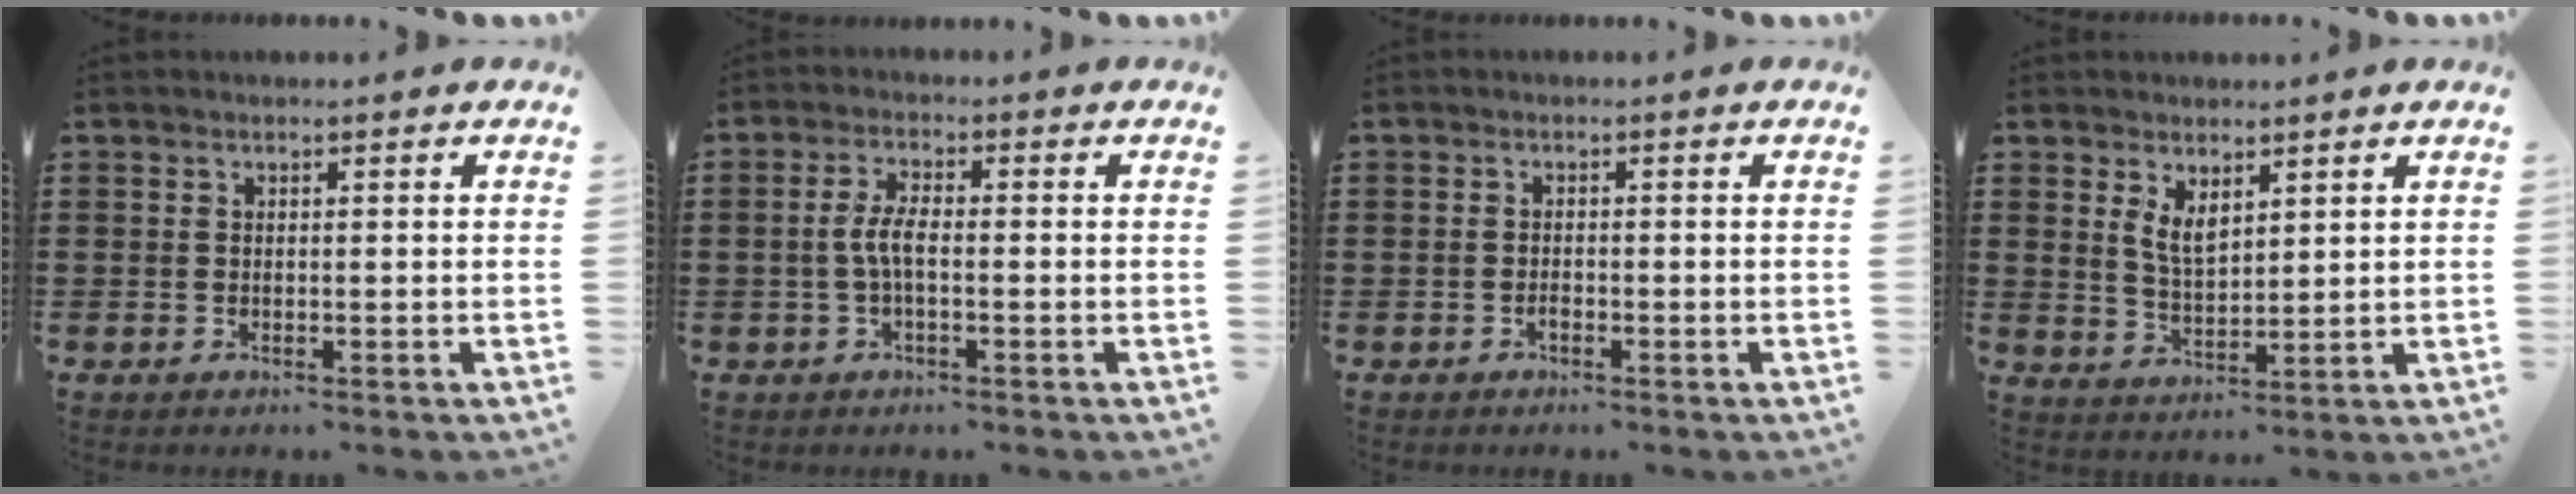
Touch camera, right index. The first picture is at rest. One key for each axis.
{"total": 3.9, "fx": -0.6, "fy": 1.1, "fz": 3.7, "tx": -0.090, "ty": -0.004, "tz": -0.020}
{"total": 1.0, "fx": -0.7, "fy": 0.4, "fz": 0.5, "tx": -0.012, "ty": -0.004, "tz": -0.013}
{"total": 3.8, "fx": 2.2, "fy": 1.8, "fz": 2.6, "tx": -0.056, "ty": 0.003, "tz": 0.040}